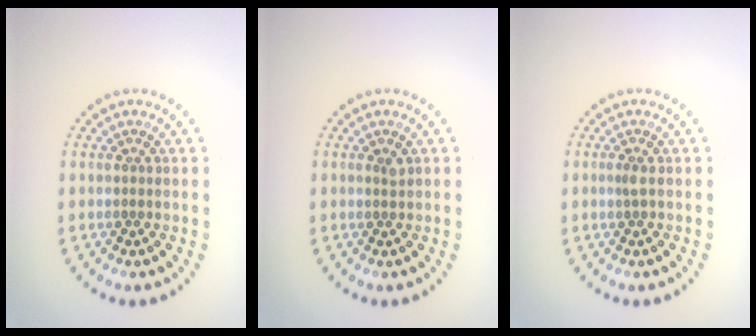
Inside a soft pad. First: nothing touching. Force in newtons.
{"total": 0.7, "press": 0.5, "slide": 0.5}
{"total": 0.7, "press": 0.5, "slide": 0.5}